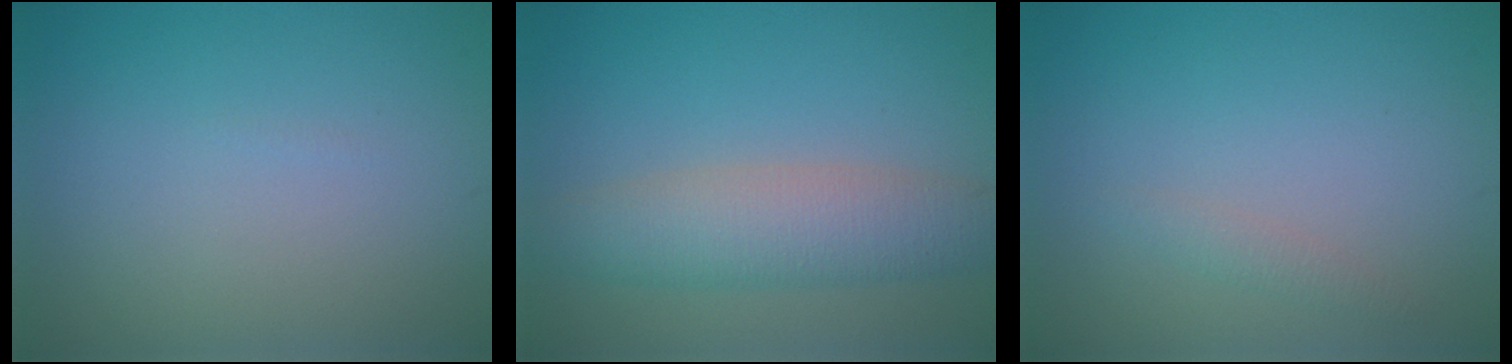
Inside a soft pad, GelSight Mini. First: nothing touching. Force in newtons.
{"total": 5.3, "press": 5.3, "slide": 0.3}
{"total": 1.0, "press": 1.0, "slide": 0.0}